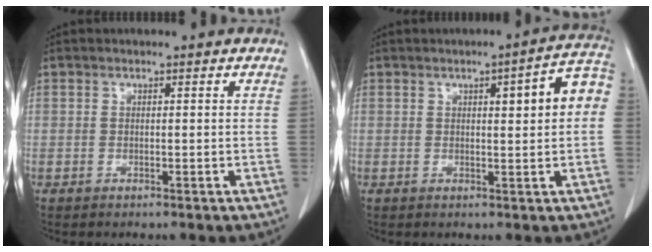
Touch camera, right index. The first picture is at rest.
{"total": 7.1, "force": [1.2, 1.2, 6.9], "torque": [-0.088, 0.022, 0.011]}